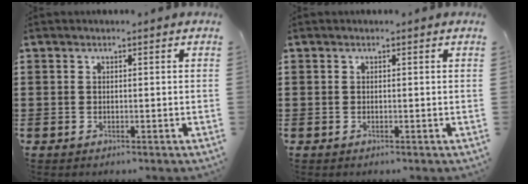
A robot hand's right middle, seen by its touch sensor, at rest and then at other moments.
{"total": 0.0}